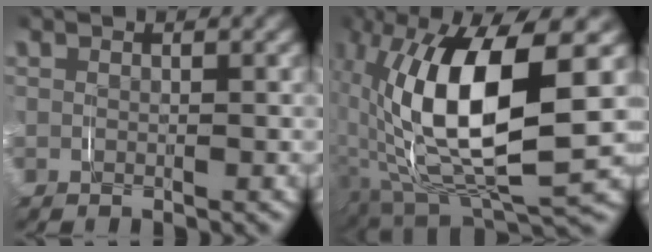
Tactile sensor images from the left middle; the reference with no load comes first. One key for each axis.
{"total": 15.1, "fx": 0.1, "fy": 7.0, "fz": 13.5, "tx": -0.273, "ty": -0.022, "tz": 0.023}